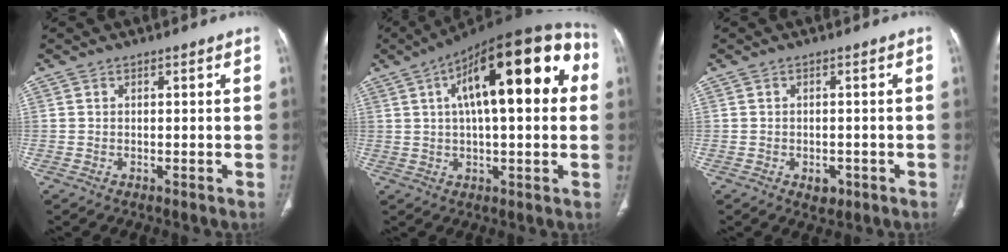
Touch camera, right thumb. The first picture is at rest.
{"total": 24.6, "force": [5.9, 9.3, 22.0], "torque": [-0.305, 0.039, 0.077]}
{"total": 2.6, "force": [-1.2, 1.8, 1.5], "torque": [-0.008, 0.003, -0.009]}